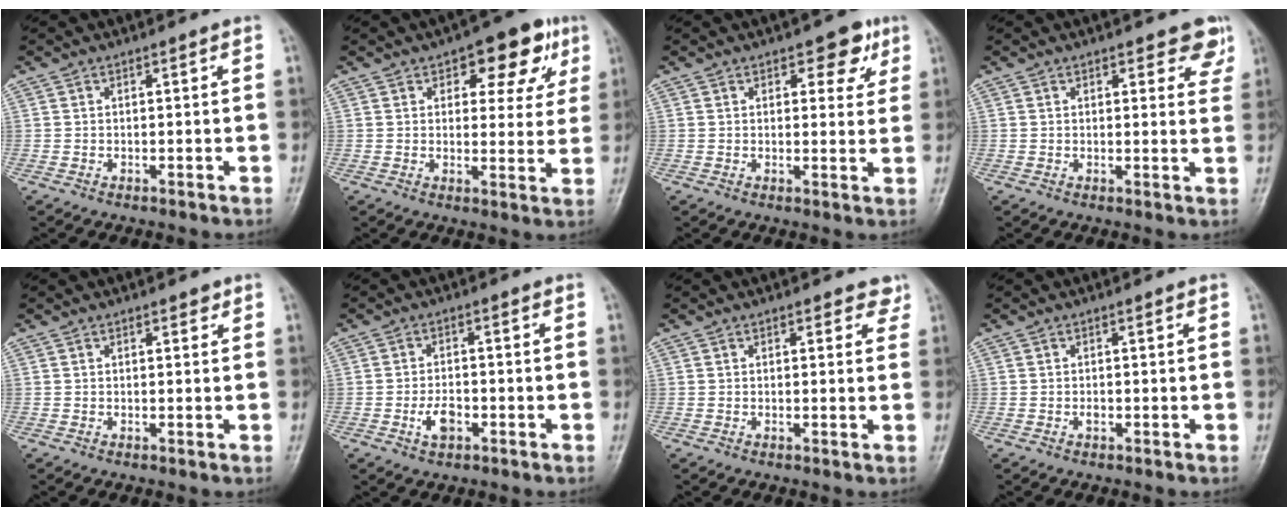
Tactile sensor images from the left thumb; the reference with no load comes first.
{"total": 10.9, "force": [5.2, 5.9, 7.5], "torque": [-0.047, -0.009, 0.062]}
{"total": 5.9, "force": [3.1, 3.4, 3.7], "torque": [-0.012, -0.011, 0.034]}
{"total": 5.2, "force": [3.4, 2.6, 2.9], "torque": [0.003, -0.016, 0.034]}
{"total": 1.4, "force": [0.9, 0.7, 0.8], "torque": [-0.002, -0.002, 0.008]}
{"total": 4.0, "force": [-1.6, 2.3, 2.8], "torque": [-0.047, 0.008, -0.028]}
{"total": 2.9, "force": [2.0, 1.7, 1.3], "torque": [0.014, -0.006, 0.019]}
{"total": 0.7, "force": [-0.3, 0.5, 0.4], "torque": [-0.004, 0.001, -0.006]}